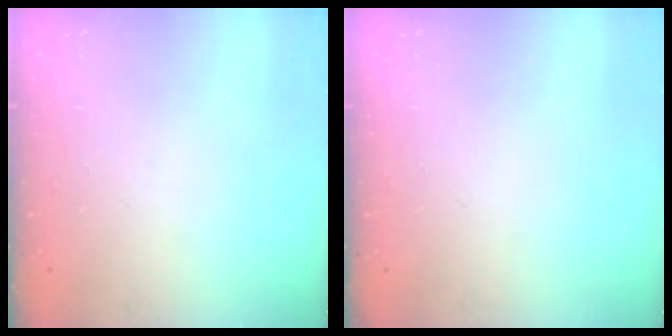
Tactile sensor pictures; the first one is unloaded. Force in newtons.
{"total": 0.0}